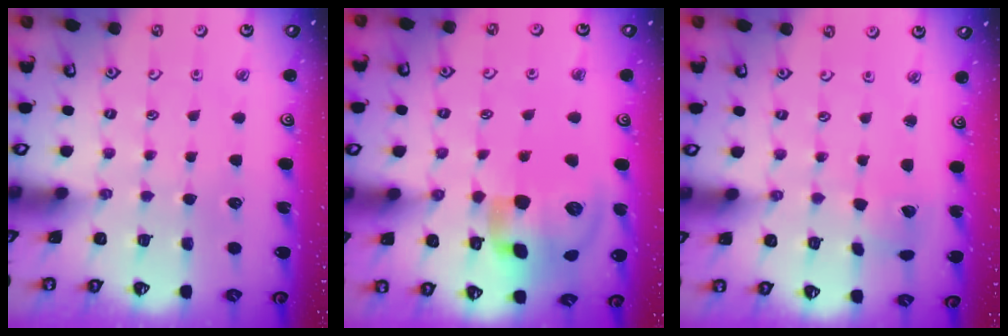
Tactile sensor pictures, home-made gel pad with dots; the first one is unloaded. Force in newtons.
{"total": 19.2, "press": 19.0, "slide": 3.0}
{"total": 2.8, "press": 2.8, "slide": 0.3}